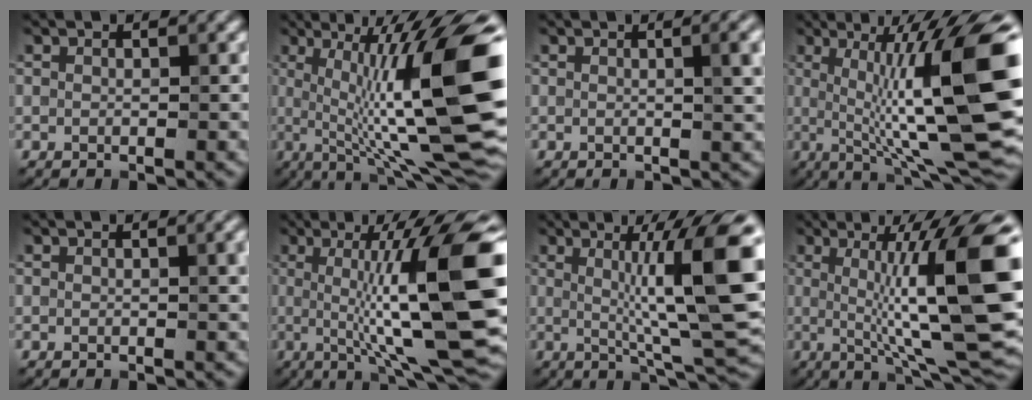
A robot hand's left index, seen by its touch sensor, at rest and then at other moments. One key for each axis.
{"total": 15.1, "fx": -0.2, "fy": 3.0, "fz": 14.8, "tx": -0.198, "ty": 0.021, "tz": -0.005}
{"total": 3.4, "fx": 0.6, "fy": 1.0, "fz": 3.2, "tx": -0.032, "ty": 0.010, "tz": 0.003}
{"total": 15.4, "fx": 0.2, "fy": 3.3, "fz": 15.1, "tx": -0.200, "ty": 0.019, "tz": -0.002}
{"total": 2.1, "fx": 0.5, "fy": 0.6, "fz": 2.0, "tx": -0.019, "ty": 0.005, "tz": 0.004}
{"total": 13.7, "fx": 0.1, "fy": 2.7, "fz": 13.5, "tx": -0.184, "ty": 0.012, "tz": -0.004}
{"total": 11.1, "fx": 1.2, "fy": 1.7, "fz": 10.9, "tx": -0.141, "ty": 0.003, "tz": 0.024}
{"total": 14.0, "fx": 0.4, "fy": 2.8, "fz": 13.7, "tx": -0.177, "ty": 0.015, "tz": 0.003}